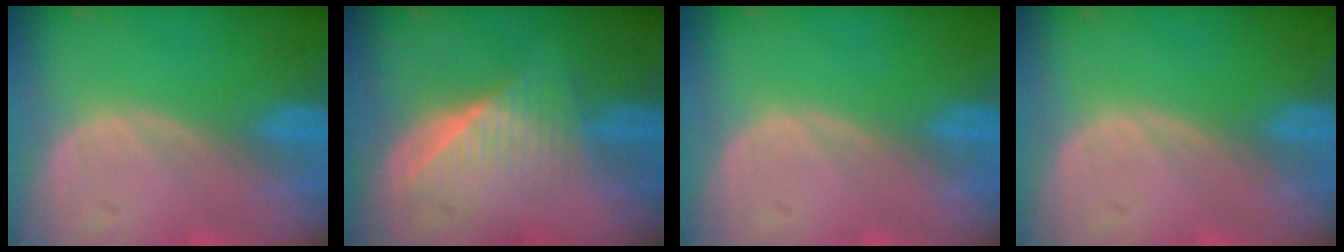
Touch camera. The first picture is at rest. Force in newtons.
{"total": 6.3, "press": 5.9, "slide": 2.3}
{"total": 0.0}
{"total": 0.0}